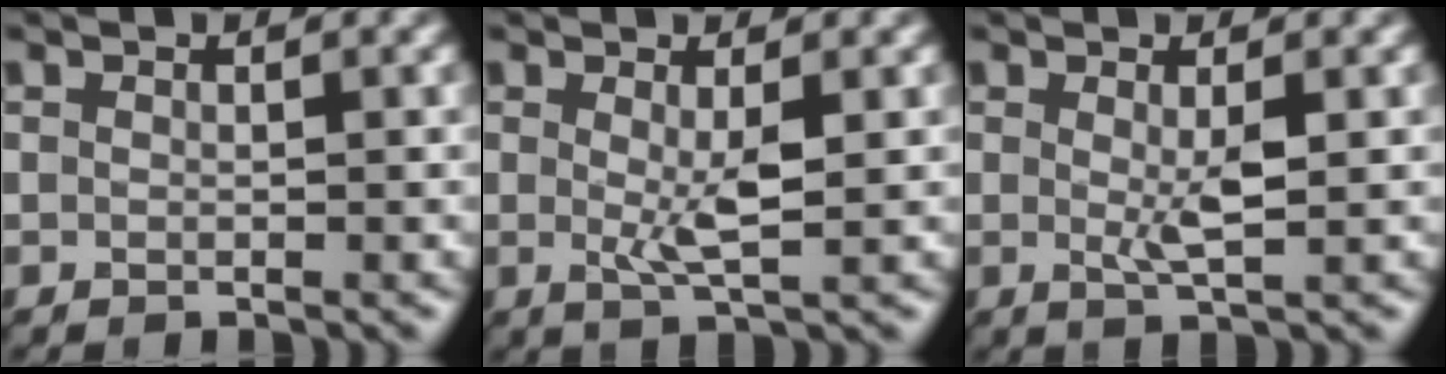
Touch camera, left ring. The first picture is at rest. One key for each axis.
{"total": 2.8, "fx": -0.1, "fy": 0.5, "fz": 2.7, "tx": -0.053, "ty": -0.011, "tz": 0.002}
{"total": 2.3, "fx": -0.1, "fy": 0.4, "fz": 2.2, "tx": -0.043, "ty": -0.009, "tz": 0.001}